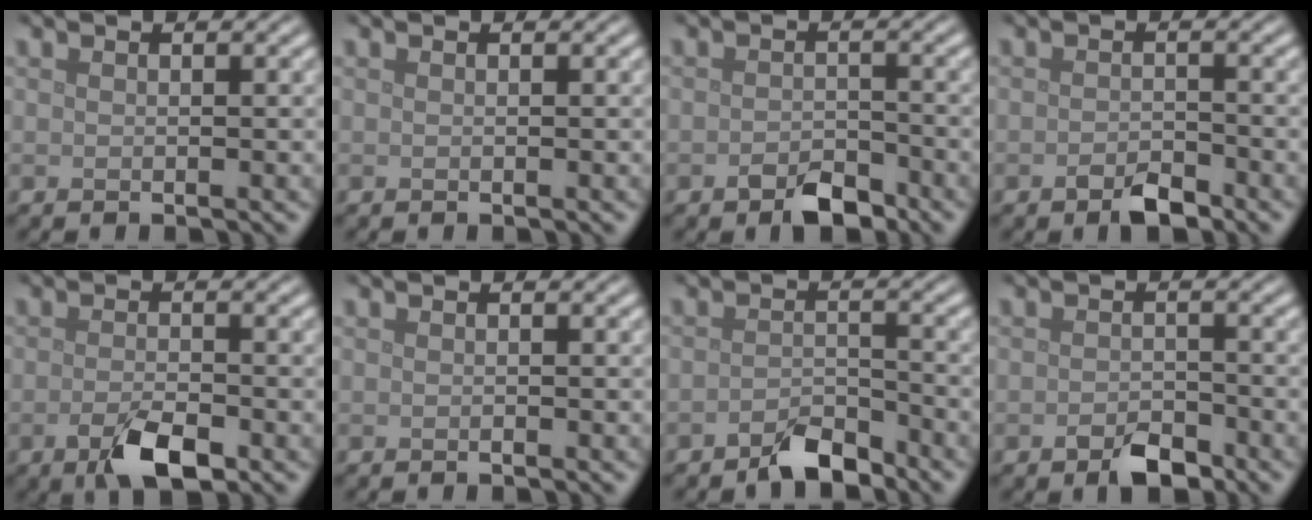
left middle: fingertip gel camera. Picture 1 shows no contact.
{"total": 0.0}
{"total": 3.0, "force": [-1.9, 1.5, 1.7], "torque": [-0.027, 0.001, -0.035]}
{"total": 2.2, "force": [-1.5, 1.0, 1.3], "torque": [-0.022, 0.001, -0.028]}
{"total": 4.0, "force": [-2.0, 1.6, 3.1], "torque": [-0.059, -0.008, -0.034]}
{"total": 0.0}
{"total": 3.1, "force": [-2.5, 1.2, 1.5], "torque": [-0.024, 0.004, -0.050]}
{"total": 2.8, "force": [-1.7, 1.4, 1.6], "torque": [-0.026, 0.001, -0.032]}